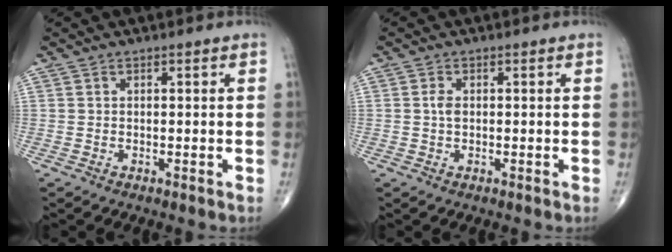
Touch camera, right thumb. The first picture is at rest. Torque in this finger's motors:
{"motor_torque": [0.49, 0.70, 0.17, -0.08, 0.00]}